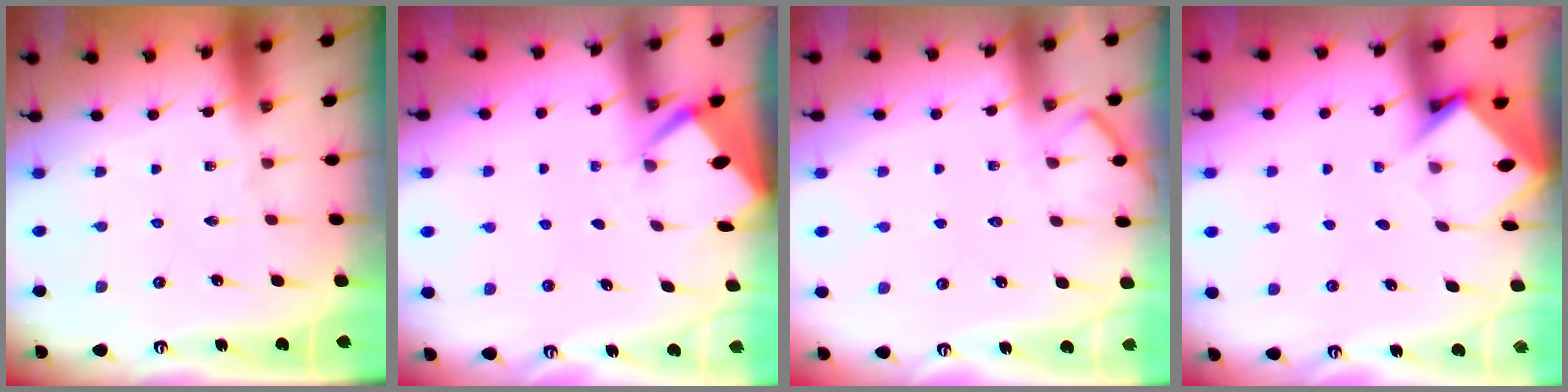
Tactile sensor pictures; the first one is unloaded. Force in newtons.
{"total": 2.4, "press": 2.4, "slide": 0.1}
{"total": 6.7, "press": 6.7, "slide": 0.7}
{"total": 3.9, "press": 3.9, "slide": 0.3}